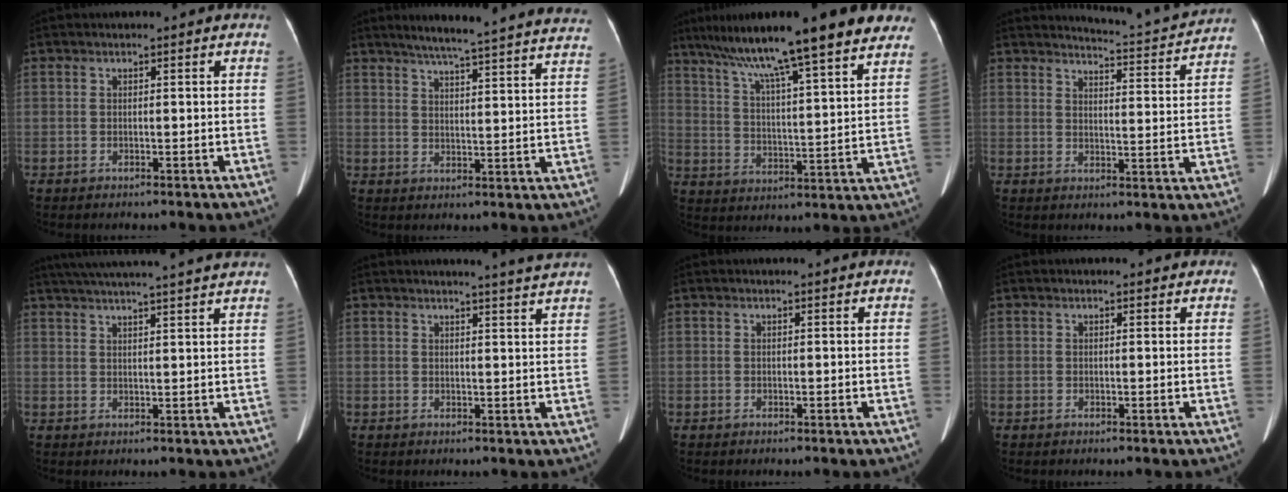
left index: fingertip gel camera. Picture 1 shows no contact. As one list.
[{"total": 25.4, "force": [23.3, 0.7, 10.0], "torque": [-0.147, -0.043, 0.279]}, {"total": 24.2, "force": [18.7, 1.7, 15.3], "torque": [-0.253, 0.024, 0.267]}, {"total": 9.6, "force": [9.5, -0.7, 1.1], "torque": [-0.033, -0.023, 0.120]}, {"total": 20.2, "force": [18.2, -0.4, 8.6], "torque": [-0.147, 0.009, 0.239]}, {"total": 6.1, "force": [5.7, -1.4, 1.6], "torque": [-0.027, -0.014, 0.054]}, {"total": 2.0, "force": [1.9, 0.1, 0.3], "torque": [-0.009, 0.008, 0.020]}, {"total": 2.7, "force": [2.4, 0.8, 0.7], "torque": [-0.011, 0.006, 0.022]}]